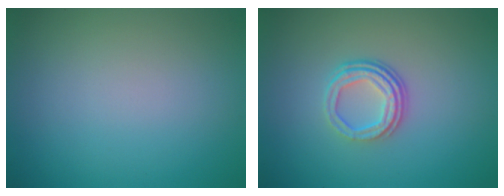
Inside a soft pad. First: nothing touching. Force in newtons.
{"total": 3.5, "press": 2.5, "slide": 2.5}